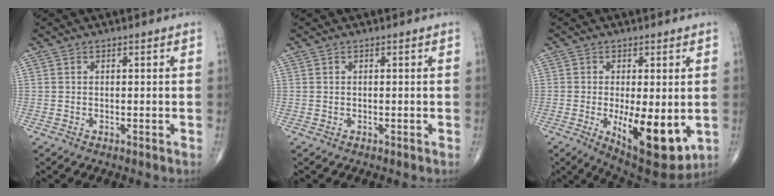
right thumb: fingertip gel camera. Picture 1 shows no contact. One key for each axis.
{"total": 0.0}
{"total": 13.6, "fx": -2.6, "fy": 5.2, "fz": 12.3, "tx": -0.176, "ty": -0.029, "tz": -0.024}